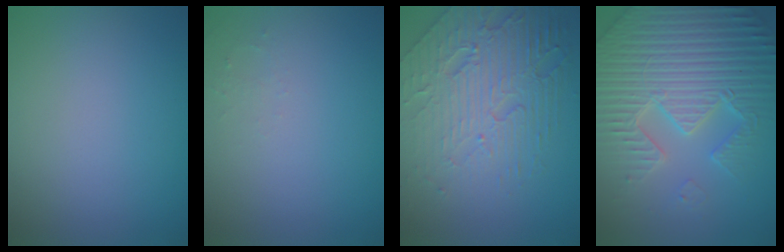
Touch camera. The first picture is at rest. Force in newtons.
{"total": 0.8, "press": 0.8, "slide": 0.3}
{"total": 7.8, "press": 5.4, "slide": 5.6}
{"total": 7.7, "press": 7.5, "slide": 1.9}